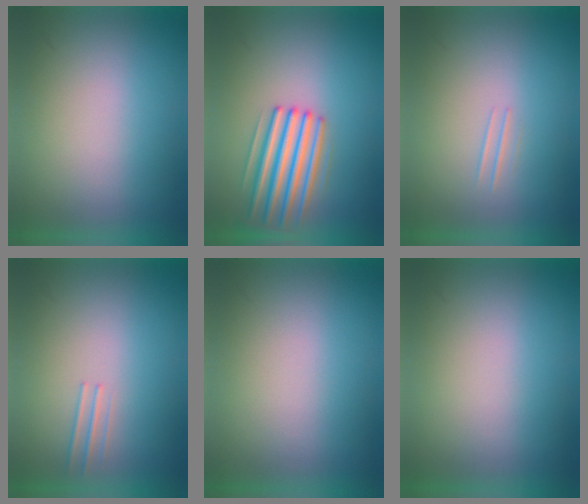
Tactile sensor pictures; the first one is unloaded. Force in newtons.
{"total": 4.3}
{"total": 1.1}
{"total": 1.2}
{"total": 0.0}
{"total": 0.0}